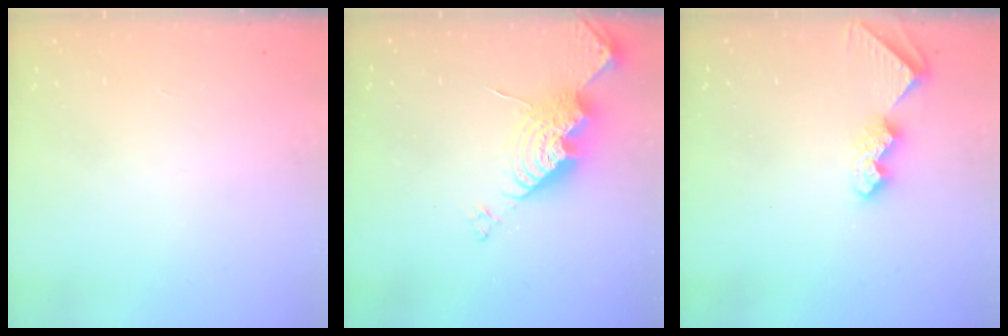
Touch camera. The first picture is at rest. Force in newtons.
{"total": 13.5, "press": 13.5, "slide": 1.0}
{"total": 8.2, "press": 8.2, "slide": 0.4}